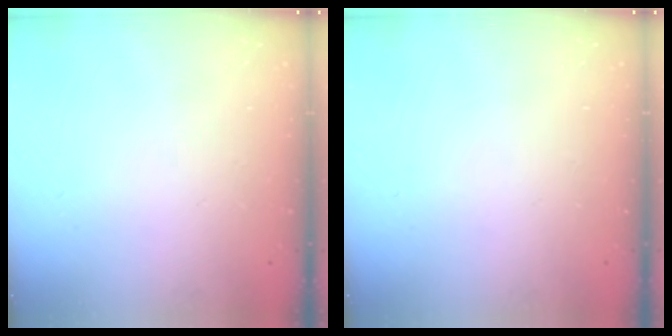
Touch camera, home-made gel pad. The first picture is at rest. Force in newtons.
{"total": 0.0}